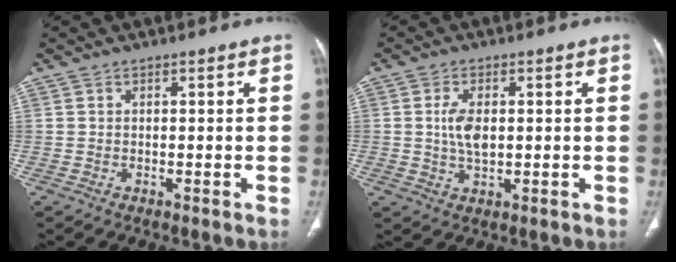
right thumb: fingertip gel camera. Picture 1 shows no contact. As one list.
[{"total": 5.1, "force": [0.5, 2.8, 4.3], "torque": [-0.082, -0.002, 0.012]}]